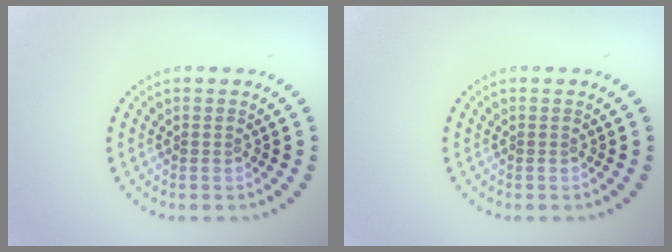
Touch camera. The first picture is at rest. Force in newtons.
{"total": 0.0}